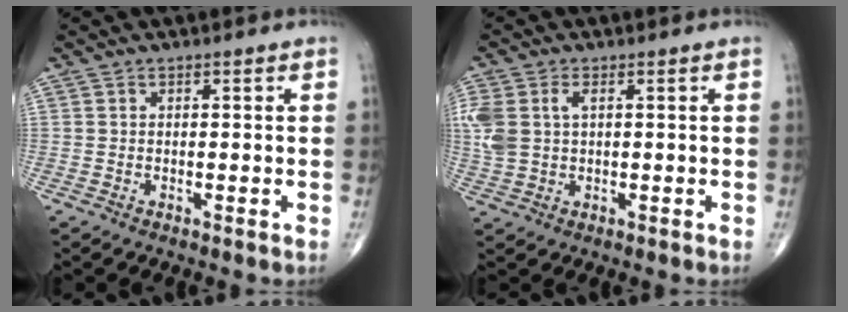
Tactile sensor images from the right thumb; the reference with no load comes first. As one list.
[{"total": 8.4, "force": [1.7, 5.4, 6.3], "torque": [-0.172, 0.015, 0.042]}]